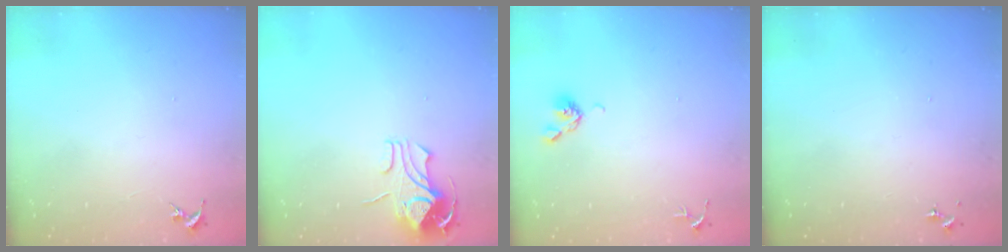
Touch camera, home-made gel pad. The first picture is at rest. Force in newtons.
{"total": 8.9, "press": 8.9, "slide": 0.7}
{"total": 4.4, "press": 4.3, "slide": 0.9}
{"total": 0.0}